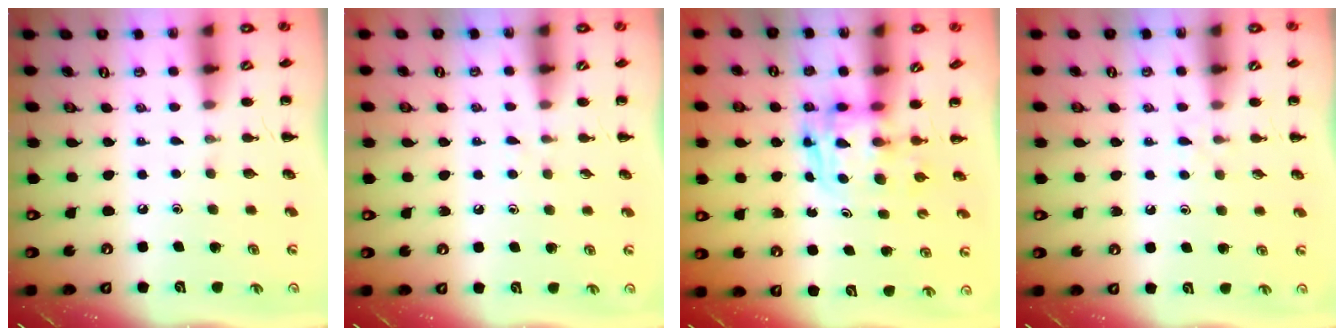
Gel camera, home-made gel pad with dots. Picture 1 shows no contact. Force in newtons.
{"total": 2.9, "press": 2.6, "slide": 1.4}
{"total": 2.7, "press": 2.7, "slide": 0.2}
{"total": 3.5, "press": 3.2, "slide": 1.4}